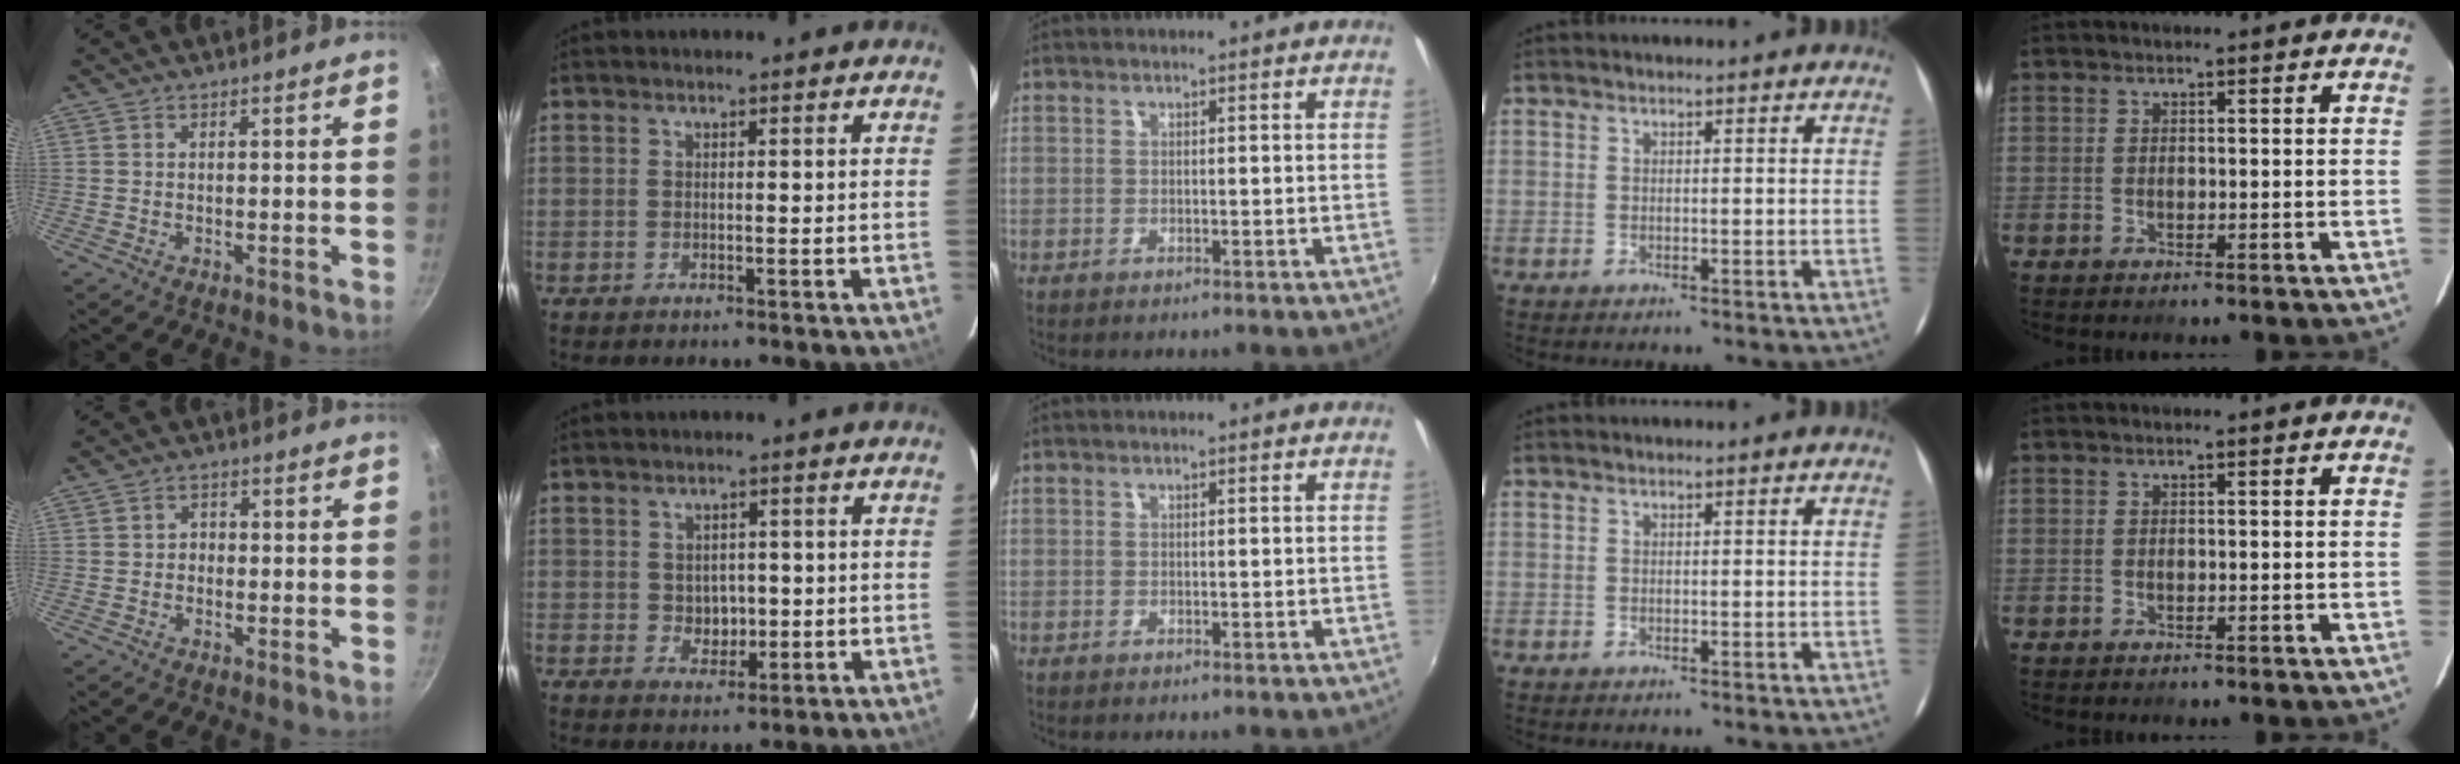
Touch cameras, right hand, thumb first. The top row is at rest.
{"thumb": {"total": 1.9, "force": [-0.4, 1.6, 0.8], "torque": [-0.003, 0.006, -0.010]}, "index": {"total": 3.9, "force": [-0.1, 3.4, 2.0], "torque": [-0.032, 0.002, 0.004]}}